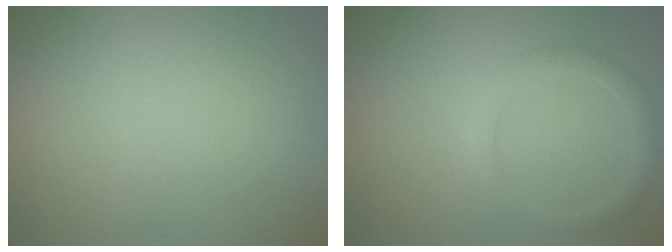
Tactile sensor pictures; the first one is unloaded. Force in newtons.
{"total": 1.7, "press": 1.7, "slide": 0.1}